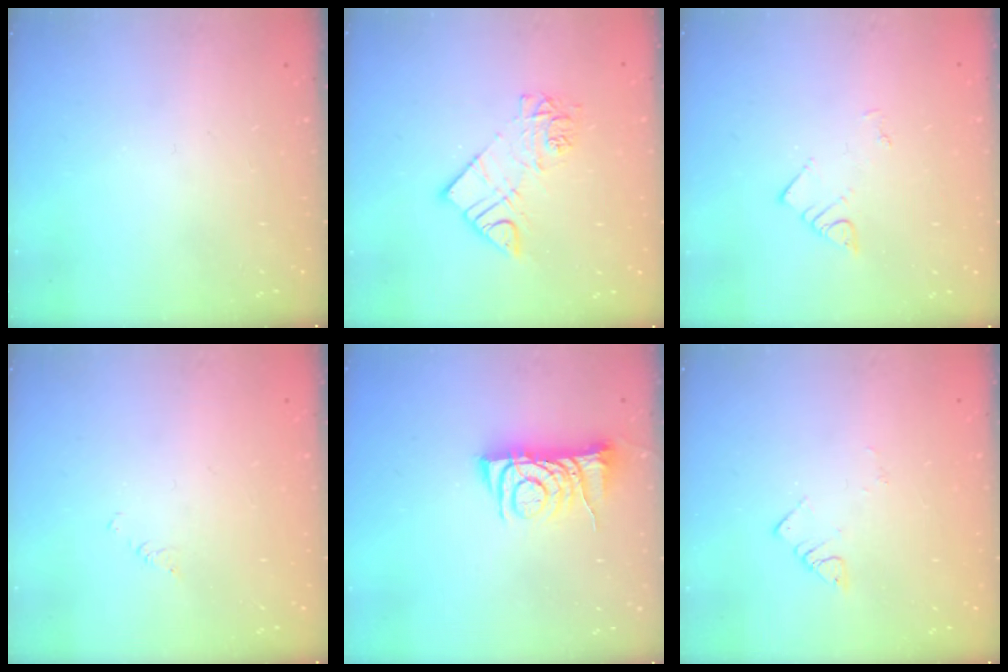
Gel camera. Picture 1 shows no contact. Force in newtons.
{"total": 9.4, "press": 9.4, "slide": 0.5}
{"total": 3.4, "press": 3.4, "slide": 0.4}
{"total": 2.0, "press": 2.0, "slide": 0.3}
{"total": 7.7, "press": 7.6, "slide": 0.8}
{"total": 2.8, "press": 2.8, "slide": 0.3}